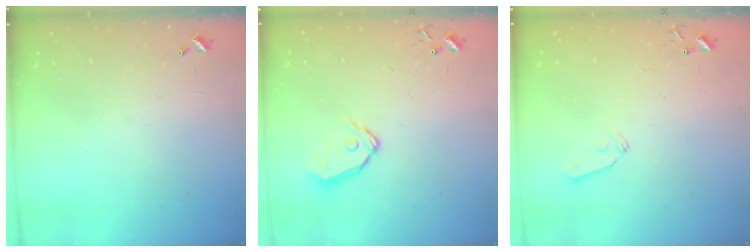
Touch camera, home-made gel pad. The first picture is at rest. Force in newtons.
{"total": 9.3, "press": 9.2, "slide": 1.2}
{"total": 5.9, "press": 5.8, "slide": 0.6}